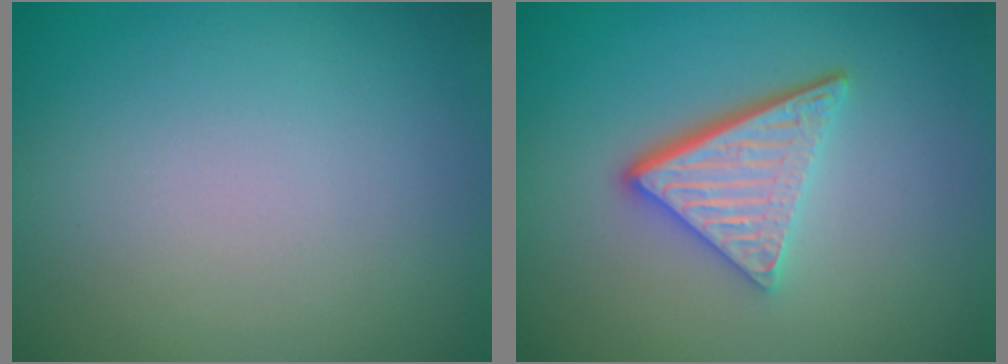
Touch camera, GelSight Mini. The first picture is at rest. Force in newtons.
{"total": 4.8, "press": 3.4, "slide": 3.3}